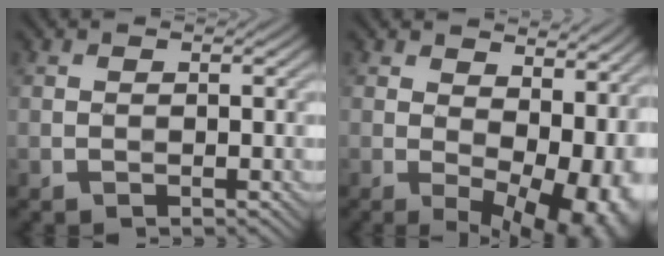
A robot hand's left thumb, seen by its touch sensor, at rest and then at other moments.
{"total": 15.0, "force": [0.6, 8.6, 12.3], "torque": [-0.132, -0.016, 0.044]}